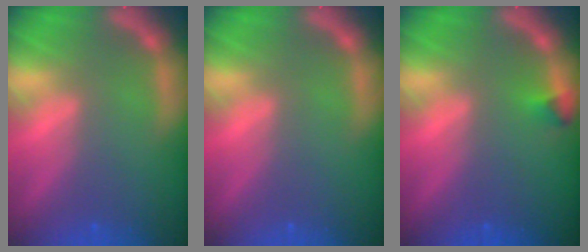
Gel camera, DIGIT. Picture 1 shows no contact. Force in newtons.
{"total": 0.0}
{"total": 0.9}